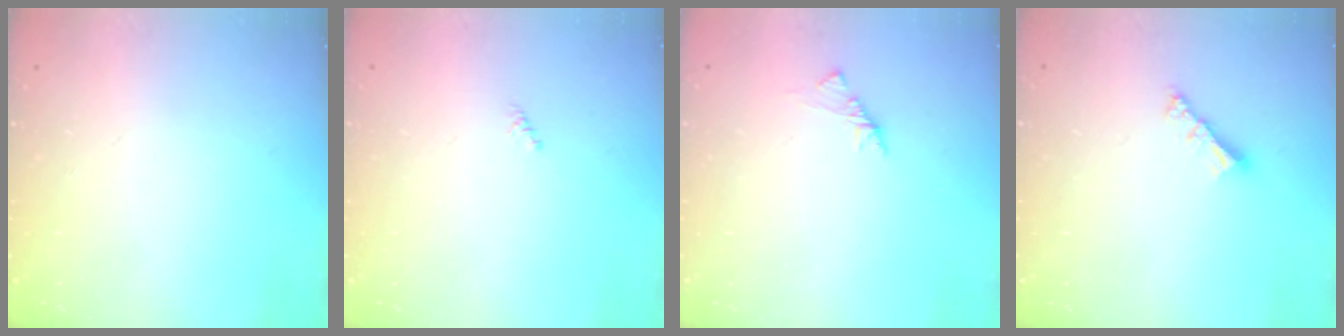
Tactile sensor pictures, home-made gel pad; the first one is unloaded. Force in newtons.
{"total": 0.0}
{"total": 1.7, "press": 1.6, "slide": 0.5}
{"total": 3.4, "press": 3.4, "slide": 0.2}